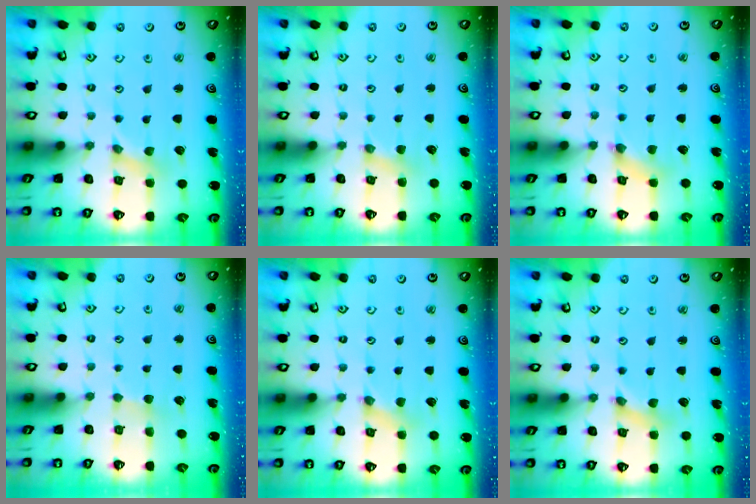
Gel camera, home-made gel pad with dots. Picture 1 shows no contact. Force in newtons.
{"total": 2.5, "press": 2.5, "slide": 0.4}
{"total": 1.9, "press": 1.9, "slide": 0.3}
{"total": 2.3, "press": 2.2, "slide": 0.4}
{"total": 1.9, "press": 1.9, "slide": 0.3}
{"total": 1.0, "press": 1.0, "slide": 0.2}